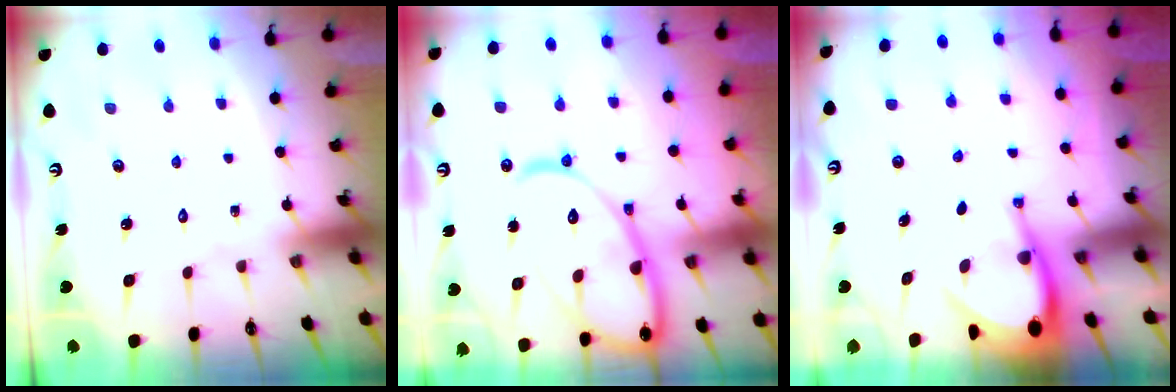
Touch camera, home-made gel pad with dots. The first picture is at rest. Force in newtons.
{"total": 19.1, "press": 19.0, "slide": 1.9}
{"total": 5.6, "press": 5.6, "slide": 0.5}